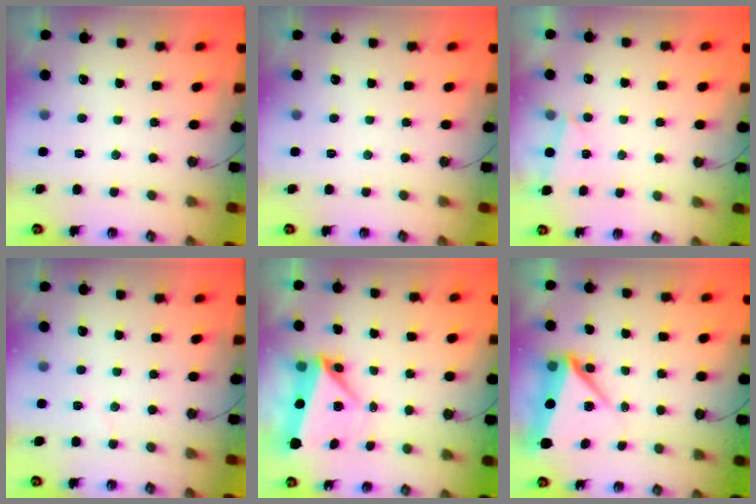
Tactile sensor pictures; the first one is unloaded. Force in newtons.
{"total": 0.0}
{"total": 2.5, "press": 1.9, "slide": 1.7}
{"total": 4.0, "press": 3.9, "slide": 0.8}
{"total": 5.7, "press": 5.5, "slide": 1.7}
{"total": 7.7, "press": 7.5, "slide": 1.6}